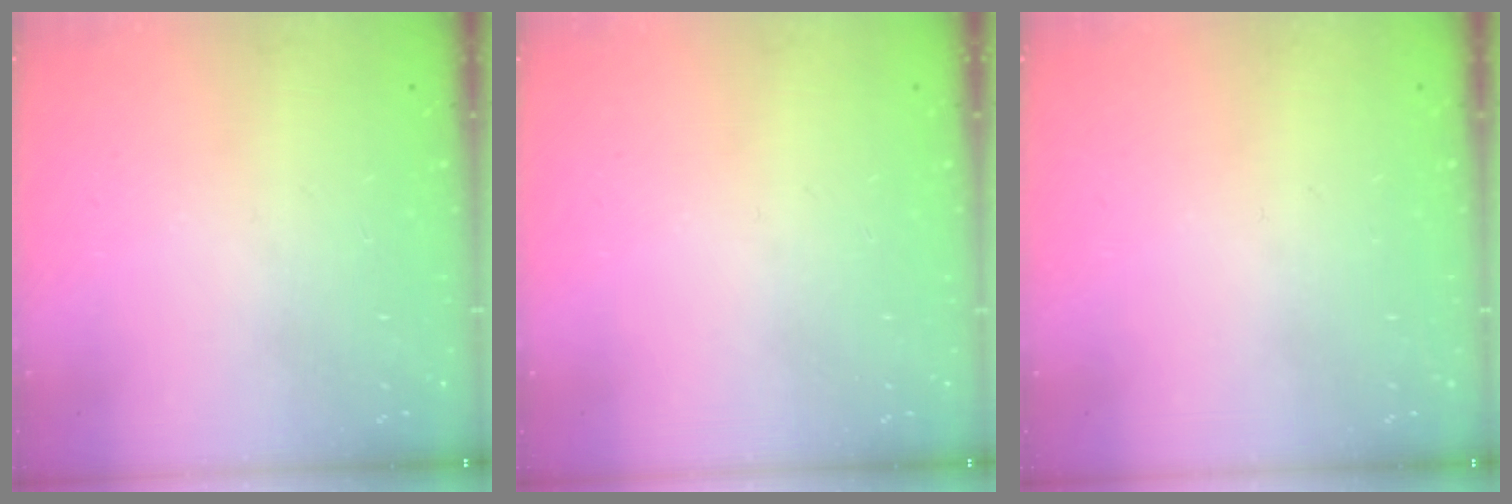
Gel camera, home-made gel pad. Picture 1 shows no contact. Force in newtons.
{"total": 0.0}
{"total": 0.0}